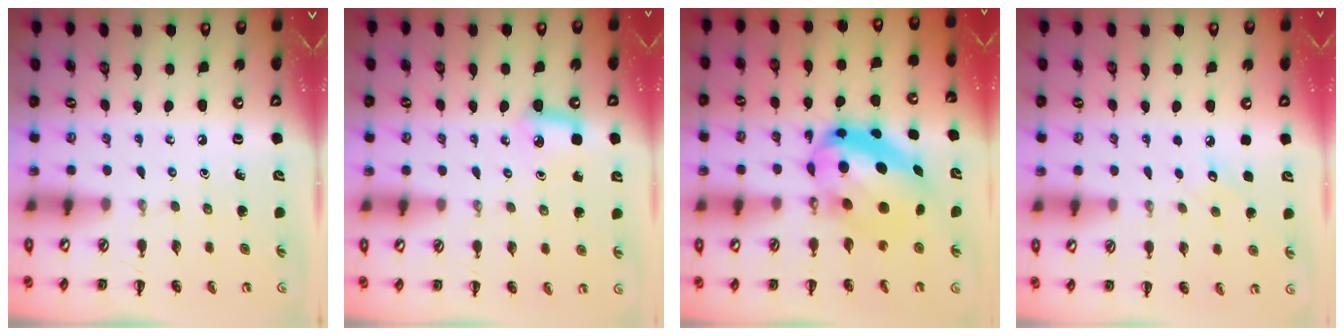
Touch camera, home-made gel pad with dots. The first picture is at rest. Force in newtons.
{"total": 4.9, "press": 4.6, "slide": 1.7}
{"total": 15.7, "press": 15.2, "slide": 3.8}
{"total": 5.0, "press": 4.8, "slide": 1.2}